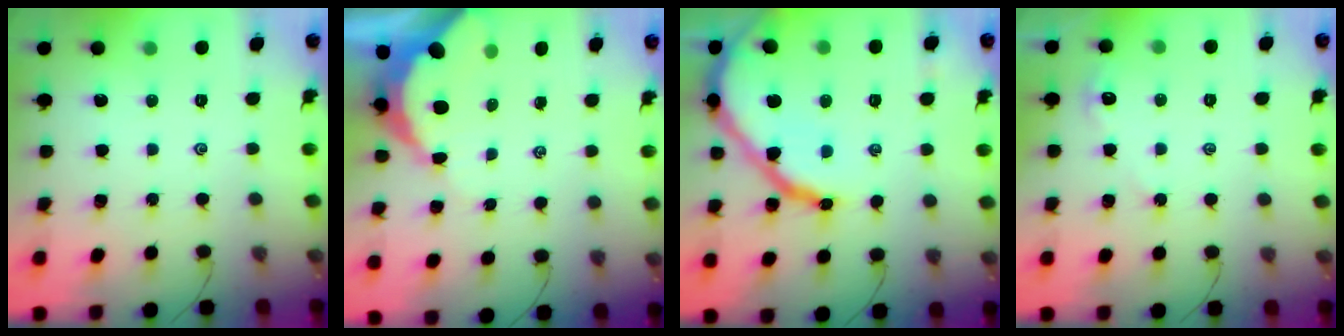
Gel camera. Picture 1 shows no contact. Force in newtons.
{"total": 7.2, "press": 7.1, "slide": 1.0}
{"total": 17.6, "press": 17.5, "slide": 1.9}
{"total": 2.6, "press": 2.5, "slide": 0.5}